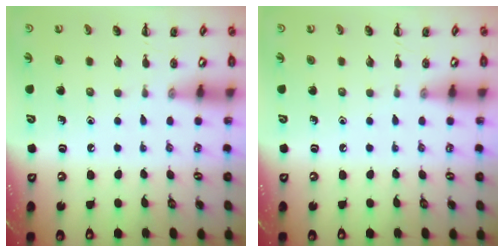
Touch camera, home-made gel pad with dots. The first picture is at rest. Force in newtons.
{"total": 0.0}